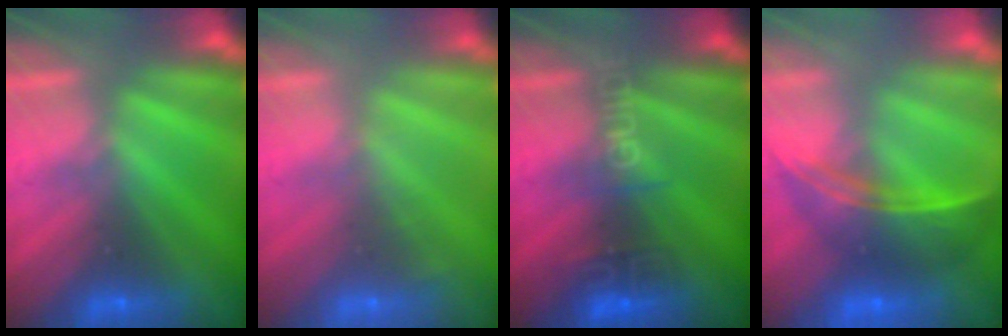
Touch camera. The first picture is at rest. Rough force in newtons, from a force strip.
{"total": 1.6}
{"total": 2.8}
{"total": 7.1}